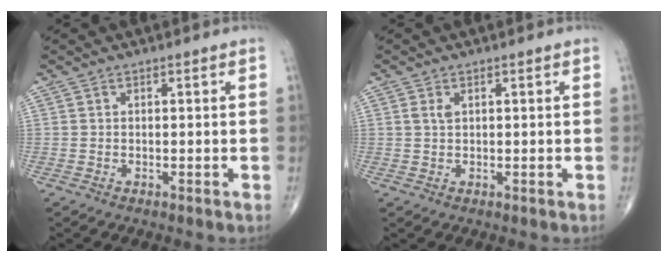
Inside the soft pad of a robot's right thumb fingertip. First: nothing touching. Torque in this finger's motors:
{"motor_torque": [-0.02, -0.15, 0.24, -0.02, 0.00]}